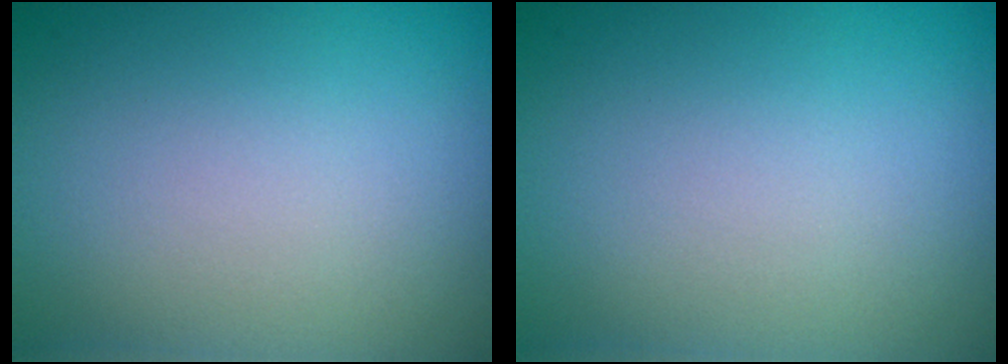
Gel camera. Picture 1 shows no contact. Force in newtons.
{"total": 0.0}